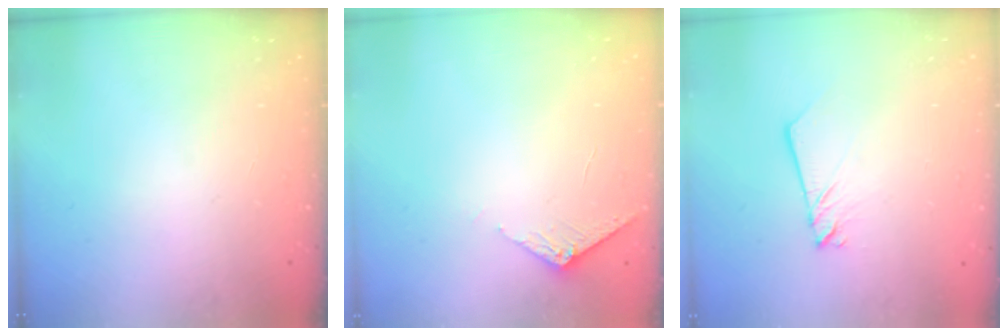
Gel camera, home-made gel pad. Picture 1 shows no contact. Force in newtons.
{"total": 2.9, "press": 2.9, "slide": 0.3}
{"total": 2.4, "press": 2.4, "slide": 0.2}